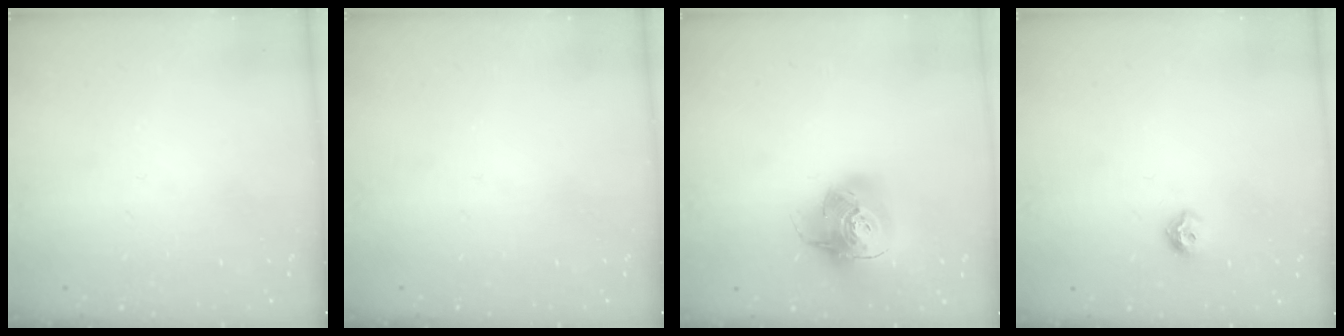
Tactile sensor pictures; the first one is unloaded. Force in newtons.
{"total": 0.0}
{"total": 17.5, "press": 17.4, "slide": 2.0}
{"total": 6.9, "press": 6.8, "slide": 0.9}